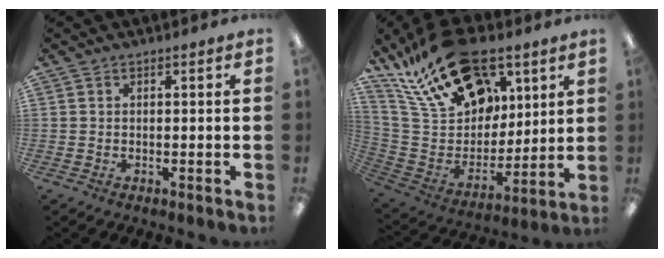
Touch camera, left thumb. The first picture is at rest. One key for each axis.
{"total": 25.8, "fx": 15.6, "fy": 14.9, "fz": 14.1, "tx": -0.261, "ty": -0.078, "tz": 0.282}